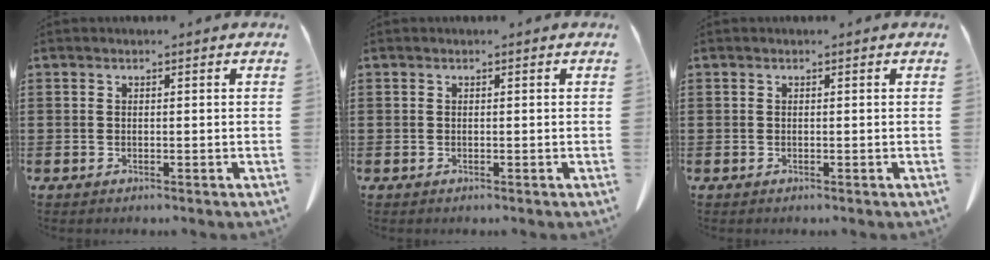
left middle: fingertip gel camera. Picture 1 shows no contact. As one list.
[{"total": 0.0}, {"total": 0.0}]